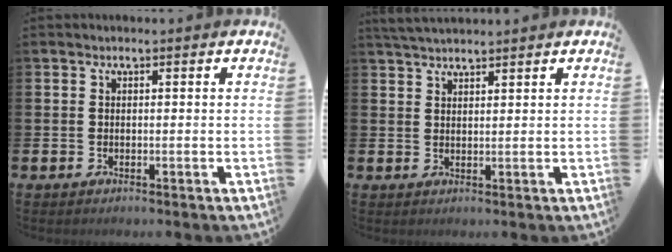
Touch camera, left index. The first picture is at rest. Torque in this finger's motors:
{"motor_torque": [-0.06, -0.28, 0.39, 0.14]}